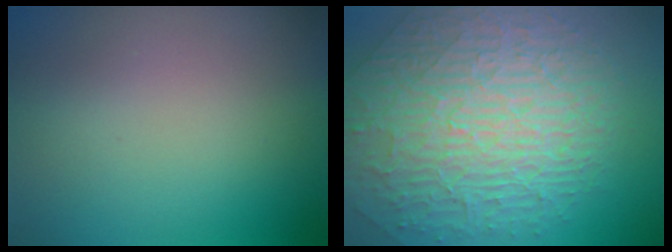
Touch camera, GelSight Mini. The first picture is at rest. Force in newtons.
{"total": 10.0, "press": 6.6, "slide": 7.5}